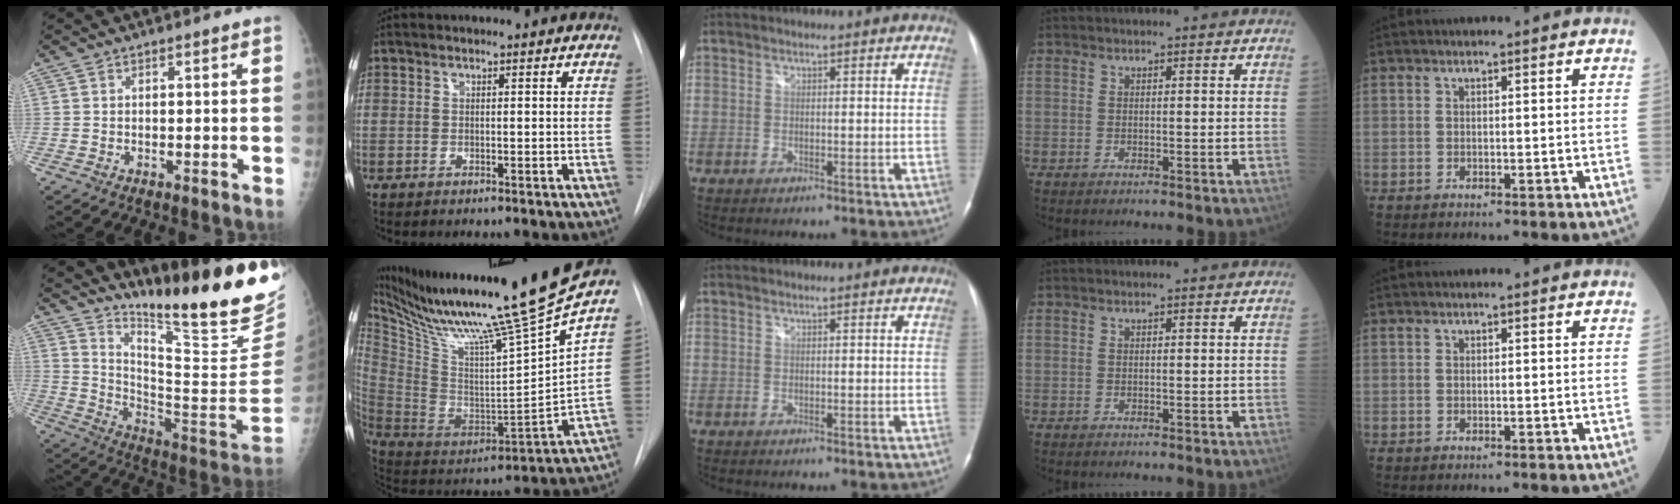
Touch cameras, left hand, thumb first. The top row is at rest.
{"thumb": {"total": 28.1, "force": [20.6, 3.9, 18.6], "torque": [-0.257, -0.146, 0.299]}, "index": {"total": 28.1, "force": [22.0, -1.9, 17.4], "torque": [-0.299, -0.063, 0.354]}}